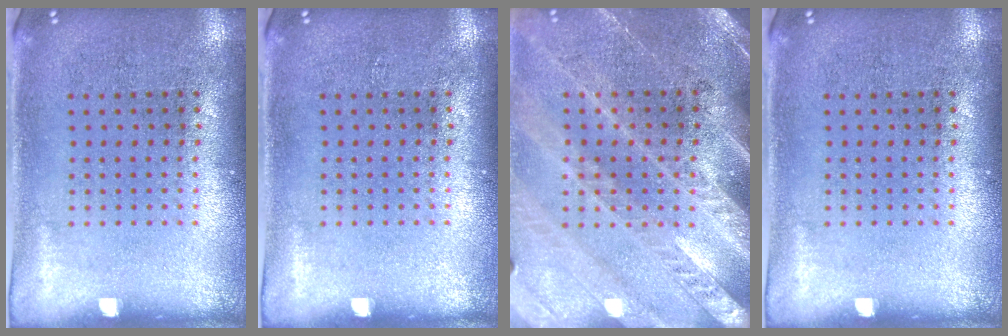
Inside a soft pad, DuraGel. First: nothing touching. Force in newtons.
{"total": 0.0}
{"total": 2.9, "press": 2.7, "slide": 1.2}
{"total": 0.0}